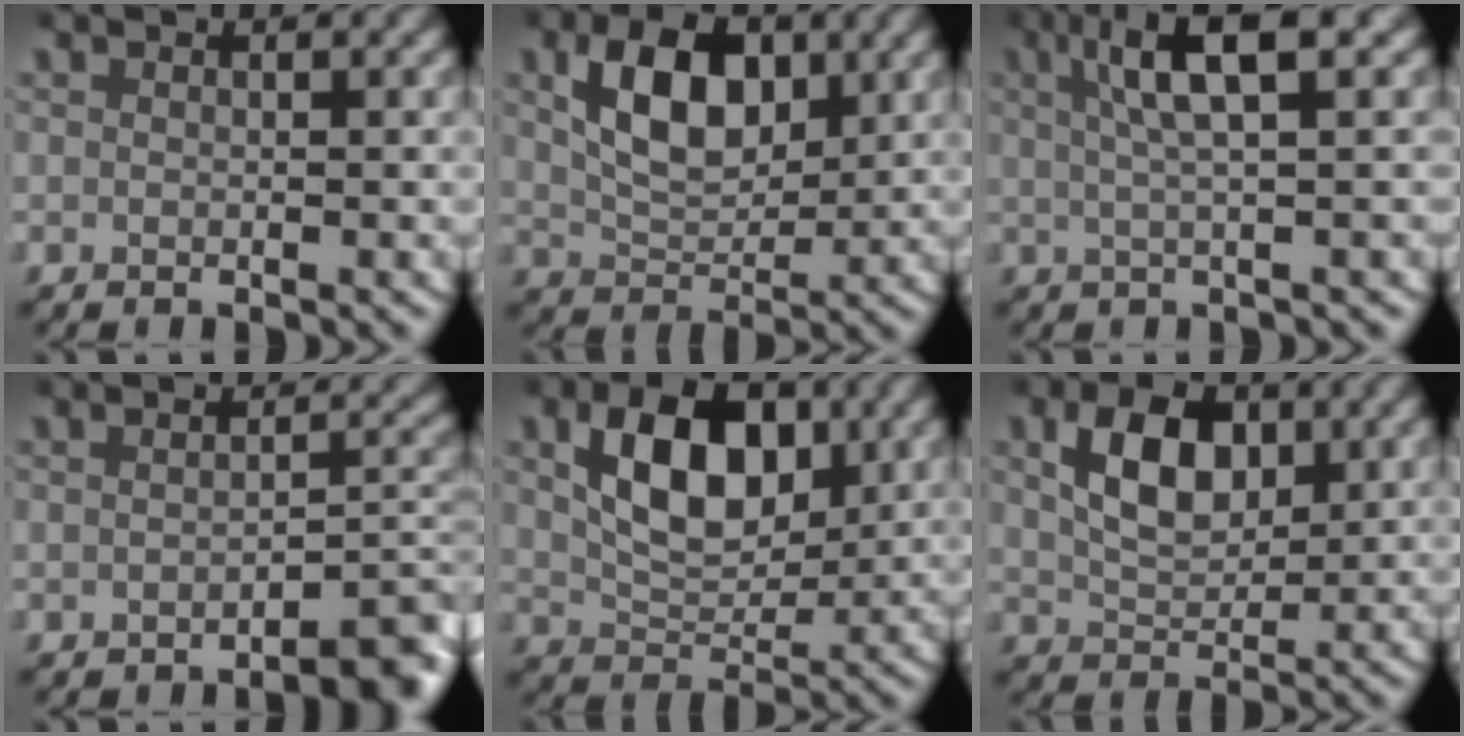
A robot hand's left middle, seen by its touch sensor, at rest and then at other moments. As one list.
[{"total": 5.9, "force": [1.8, 3.5, 4.4], "torque": [-0.072, -0.001, 0.032]}, {"total": 6.3, "force": [2.5, 1.2, 5.6], "torque": [-0.095, 0.019, 0.032]}, {"total": 4.0, "force": [-2.5, 1.2, 2.9], "torque": [-0.025, 0.004, -0.042]}, {"total": 6.7, "force": [1.9, 4.0, 5.0], "torque": [-0.081, -0.002, 0.032]}, {"total": 4.9, "force": [1.6, 3.0, 3.6], "torque": [-0.060, -0.001, 0.028]}]